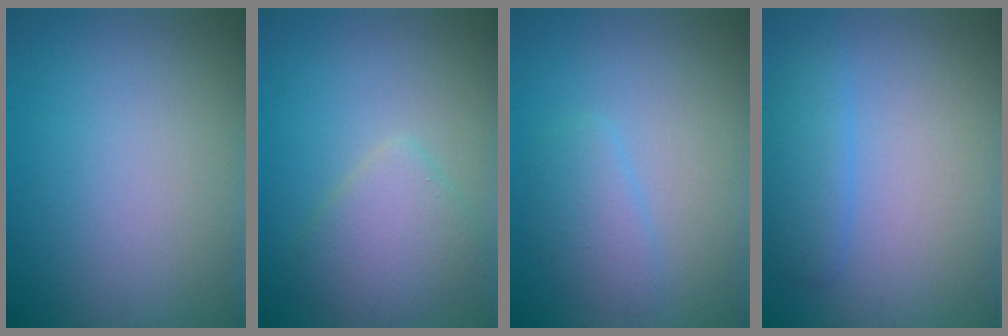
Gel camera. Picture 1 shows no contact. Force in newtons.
{"total": 3.8, "press": 3.8, "slide": 0.2}
{"total": 2.1, "press": 2.1, "slide": 0.2}
{"total": 2.5, "press": 2.5, "slide": 0.2}